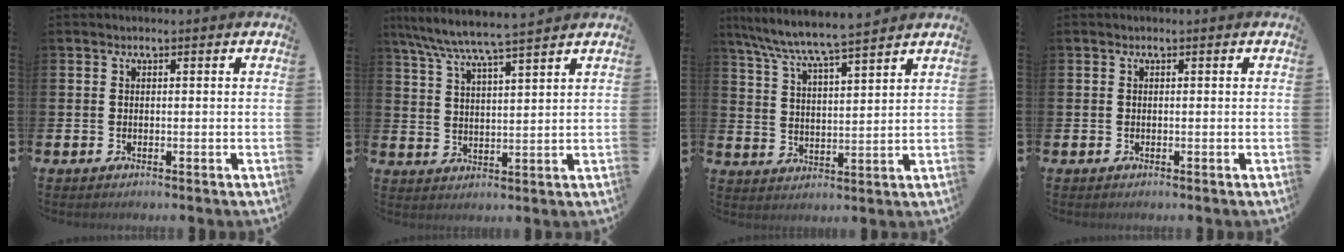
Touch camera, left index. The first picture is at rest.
{"total": 6.5, "force": [6.0, -0.2, 2.4], "torque": [-0.070, -0.032, 0.105]}
{"total": 6.9, "force": [6.6, 0.0, 2.1], "torque": [-0.070, -0.042, 0.114]}
{"total": 0.0}